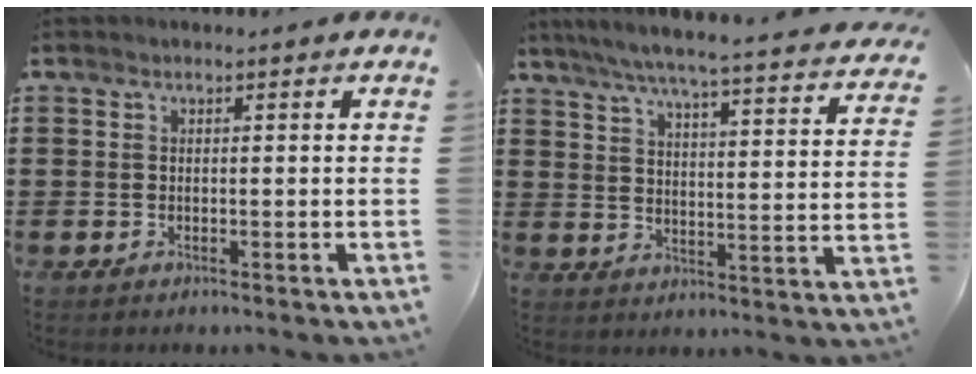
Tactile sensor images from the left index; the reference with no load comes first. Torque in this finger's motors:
{"motor_torque": [2.14, 0.00, 0.37, 0.17]}